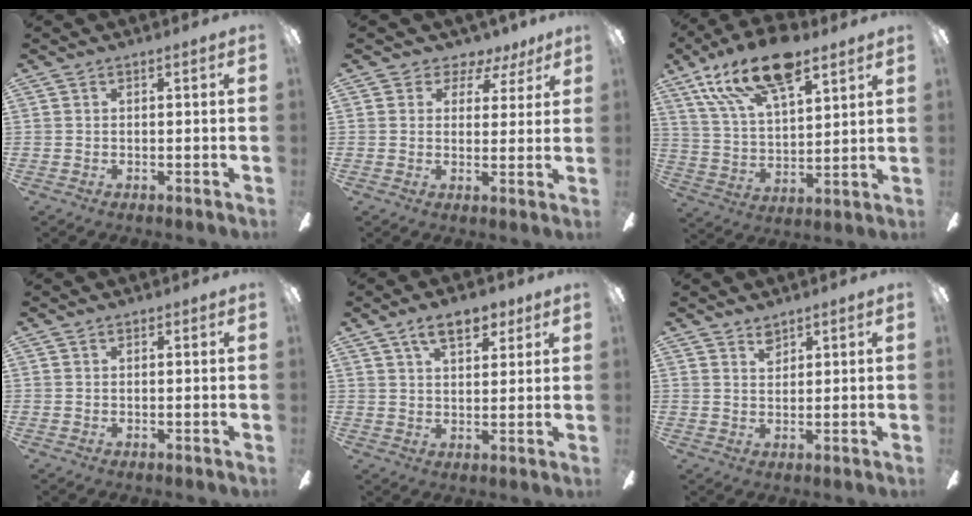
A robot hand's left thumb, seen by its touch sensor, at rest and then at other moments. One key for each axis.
{"total": 4.8, "fx": 3.3, "fy": 3.4, "fz": 0.9, "tx": -0.005, "ty": -0.024, "tz": 0.055}
{"total": 19.5, "fx": 12.6, "fy": 8.1, "fz": 12.5, "tx": -0.235, "ty": -0.051, "tz": 0.216}
{"total": 0.6, "fx": 0.5, "fy": 0.3, "fz": 0.2, "tx": -0.003, "ty": 0.002, "tz": 0.009}
{"total": 8.9, "fx": 5.4, "fy": 4.4, "fz": 5.5, "tx": -0.085, "ty": -0.012, "tz": 0.097}
{"total": 3.0, "fx": 2.5, "fy": 1.4, "fz": 0.9, "tx": -0.006, "ty": -0.012, "tz": 0.044}